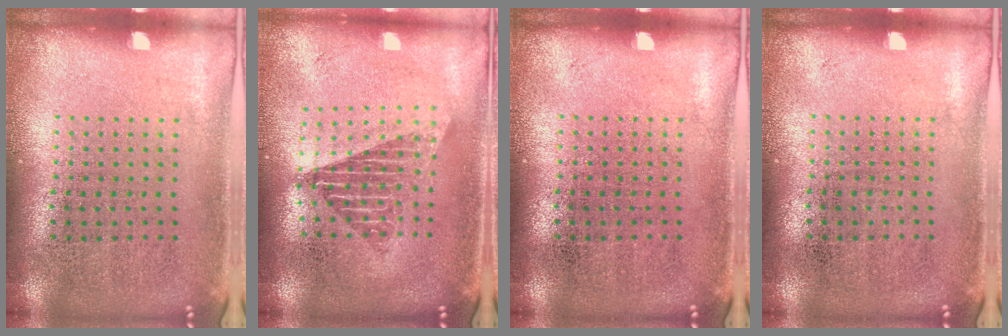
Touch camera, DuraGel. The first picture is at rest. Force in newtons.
{"total": 1.7, "press": 1.4, "slide": 1.1}
{"total": 0.0}
{"total": 0.0}